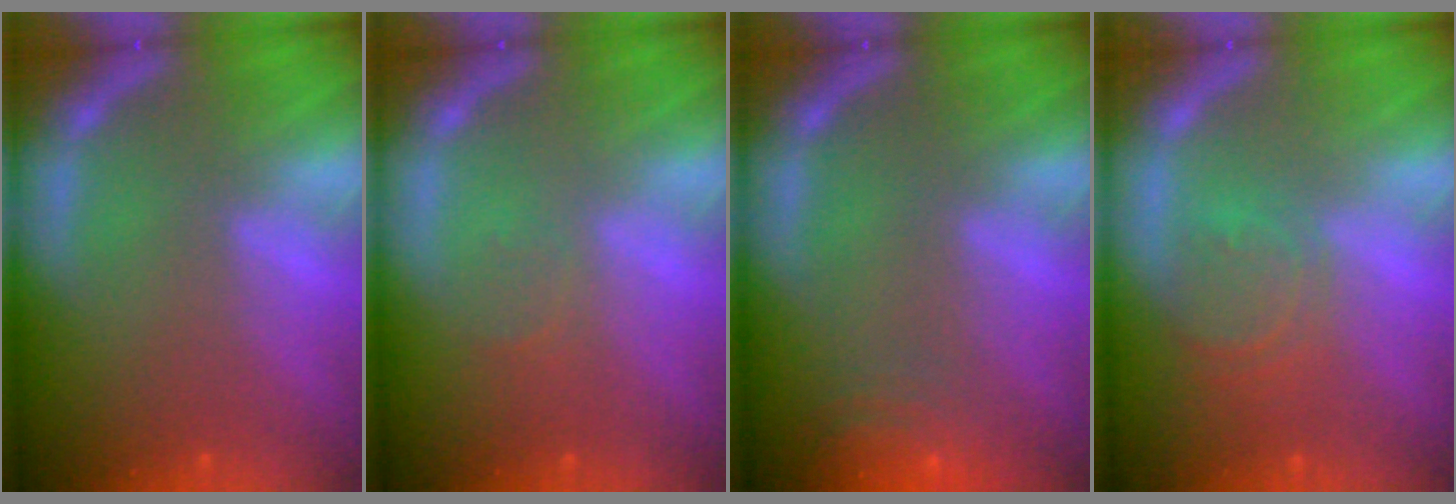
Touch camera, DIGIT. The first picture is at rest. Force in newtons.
{"total": 1.0}
{"total": 6.0}
{"total": 3.5}